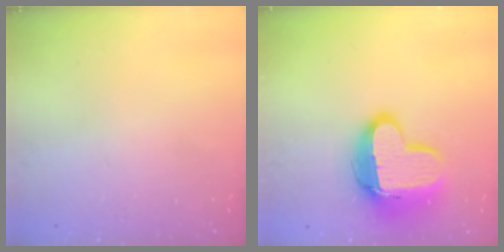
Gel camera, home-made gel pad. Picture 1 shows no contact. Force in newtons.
{"total": 17.0, "press": 17.0, "slide": 1.2}